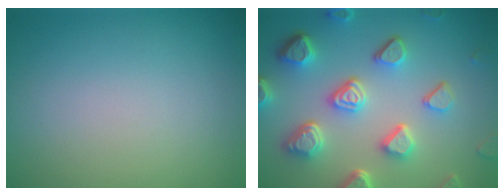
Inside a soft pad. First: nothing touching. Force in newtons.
{"total": 7.1, "press": 5.5, "slide": 4.4}